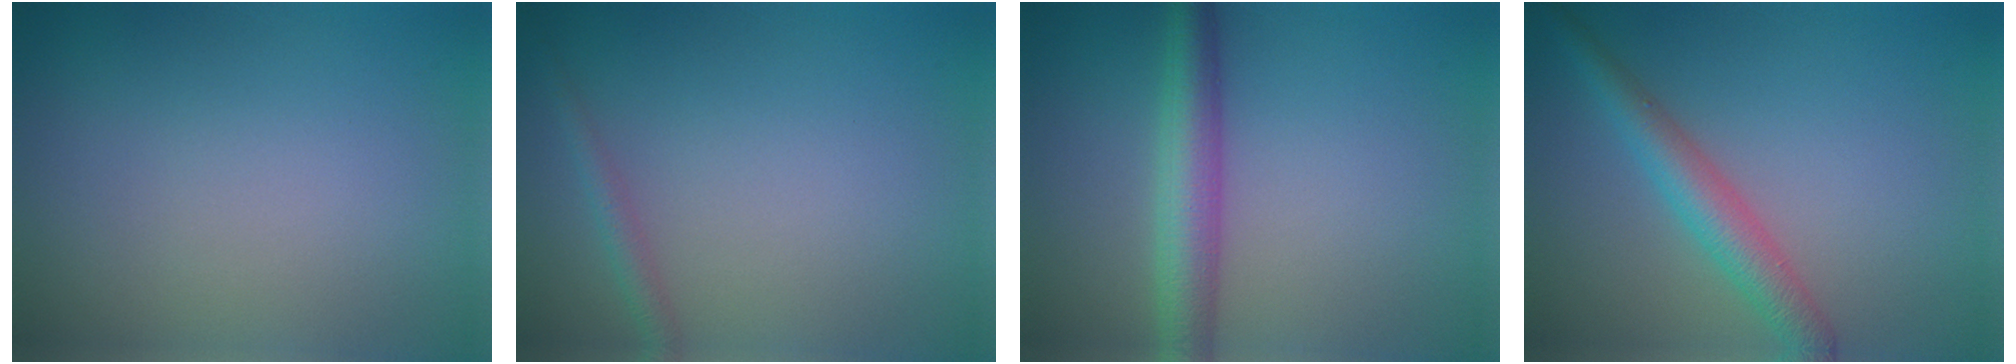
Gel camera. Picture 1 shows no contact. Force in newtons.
{"total": 1.3, "press": 1.3, "slide": 0.0}
{"total": 4.3, "press": 4.3, "slide": 0.1}
{"total": 3.5, "press": 3.5, "slide": 0.1}